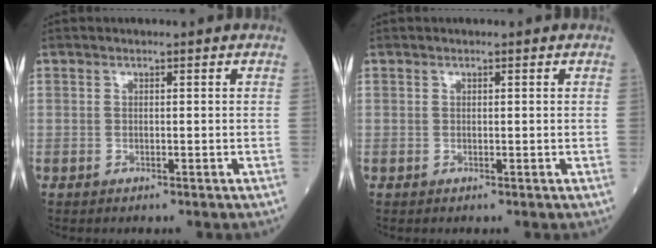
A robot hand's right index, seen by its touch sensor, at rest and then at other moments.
{"total": 0.0}